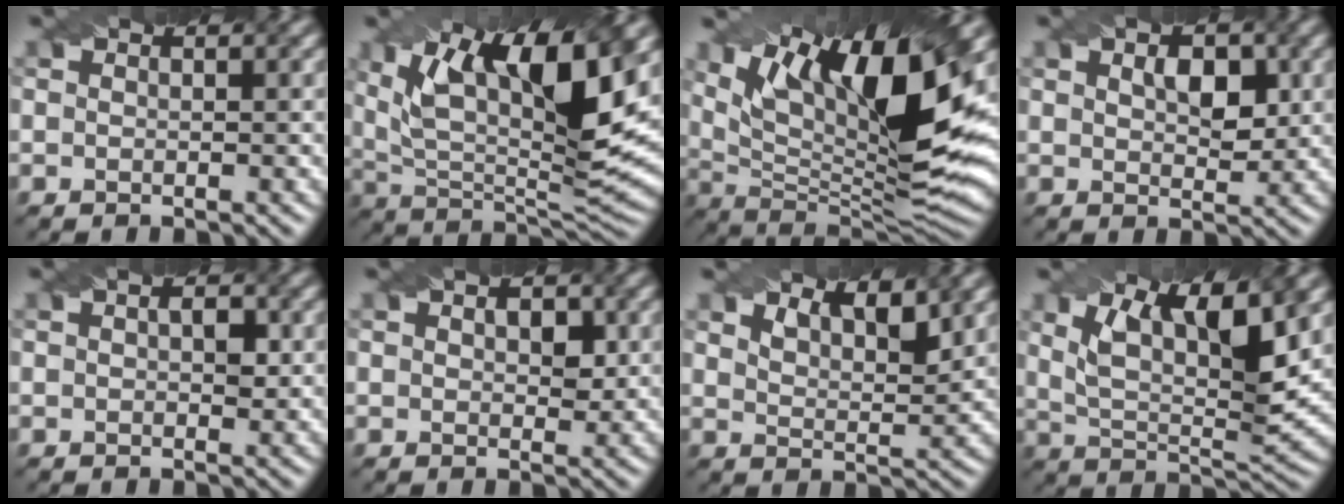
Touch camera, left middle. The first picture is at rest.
{"total": 14.2, "force": [6.0, 4.8, 11.9], "torque": [-0.208, -0.002, 0.105]}
{"total": 14.8, "force": [6.0, 4.7, 12.7], "torque": [-0.210, -0.005, 0.107]}
{"total": 3.4, "force": [1.1, 1.9, 2.6], "torque": [-0.042, 0.002, 0.019]}
{"total": 1.9, "force": [0.3, 1.0, 1.6], "torque": [-0.022, 0.001, 0.005]}
{"total": 2.7, "force": [0.8, 1.6, 2.0], "torque": [-0.021, -0.001, 0.017]}
{"total": 4.6, "force": [3.3, 1.8, 2.6], "torque": [-0.037, 0.007, 0.039]}
{"total": 9.2, "force": [3.8, 3.1, 7.7], "torque": [-0.141, -0.006, 0.068]}